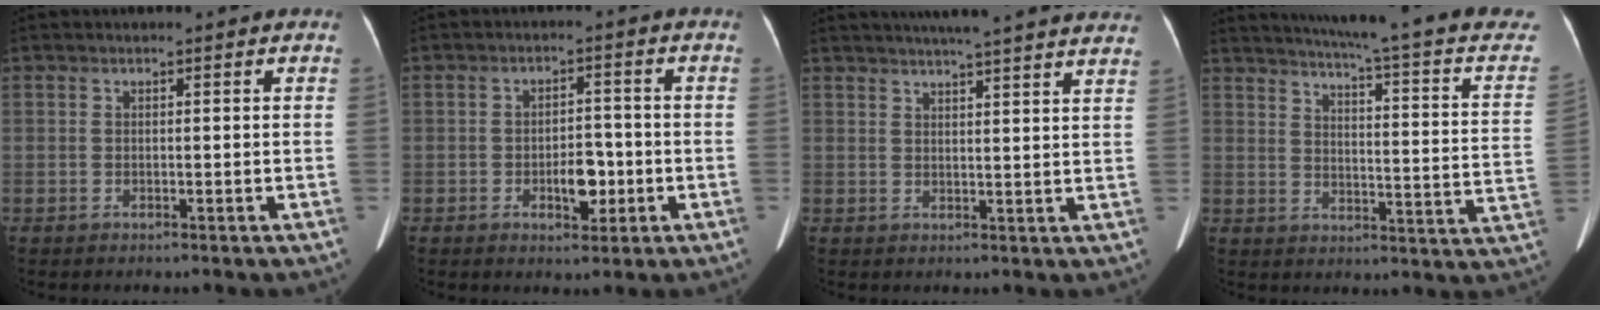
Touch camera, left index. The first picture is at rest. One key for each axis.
{"total": 4.7, "fx": -1.5, "fy": 2.4, "fz": 3.7, "tx": -0.058, "ty": 0.007, "tz": -0.020}
{"total": 21.0, "fx": 18.8, "fy": 0.8, "fz": 9.3, "tx": -0.136, "ty": 0.003, "tz": 0.226}
{"total": 21.9, "fx": 18.3, "fy": 0.5, "fz": 11.9, "tx": -0.169, "ty": -0.052, "tz": 0.207}